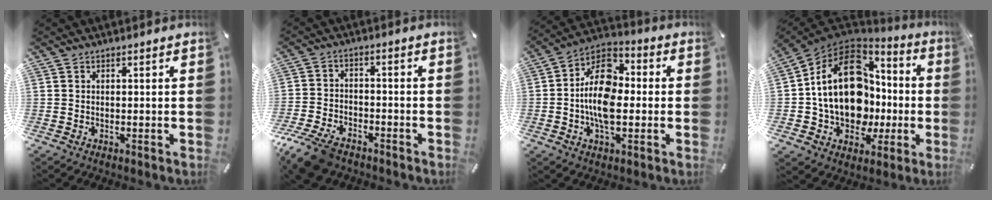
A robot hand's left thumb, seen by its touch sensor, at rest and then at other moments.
{"total": 8.8, "force": [-6.5, 4.6, 3.9], "torque": [-0.084, 0.028, -0.123]}
{"total": 14.7, "force": [-1.8, 9.1, 11.4], "torque": [-0.224, 0.007, -0.034]}
{"total": 22.3, "force": [1.4, 16.6, 14.7], "torque": [-0.281, 0.002, 0.034]}